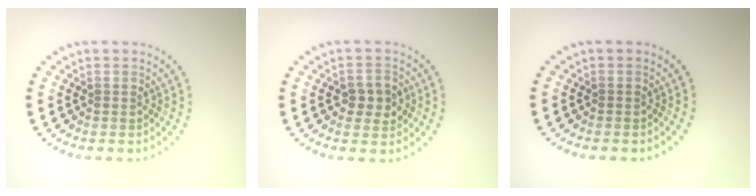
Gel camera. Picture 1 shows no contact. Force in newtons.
{"total": 2.4, "press": 2.4, "slide": 0.3}
{"total": 0.0}